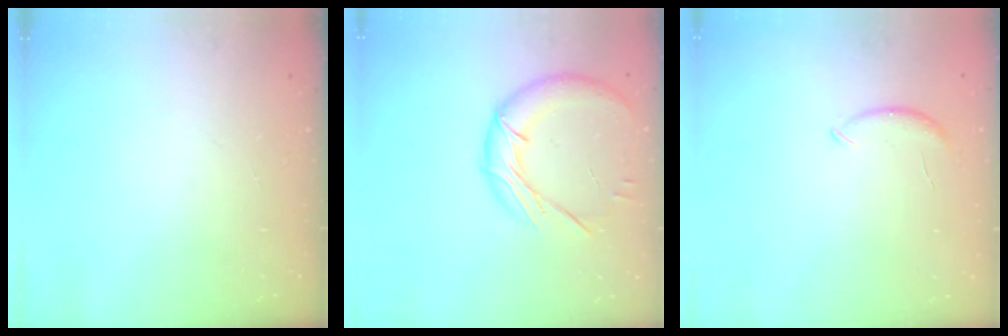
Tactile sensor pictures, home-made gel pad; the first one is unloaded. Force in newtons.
{"total": 13.7, "press": 13.6, "slide": 1.1}
{"total": 7.1, "press": 7.0, "slide": 1.0}